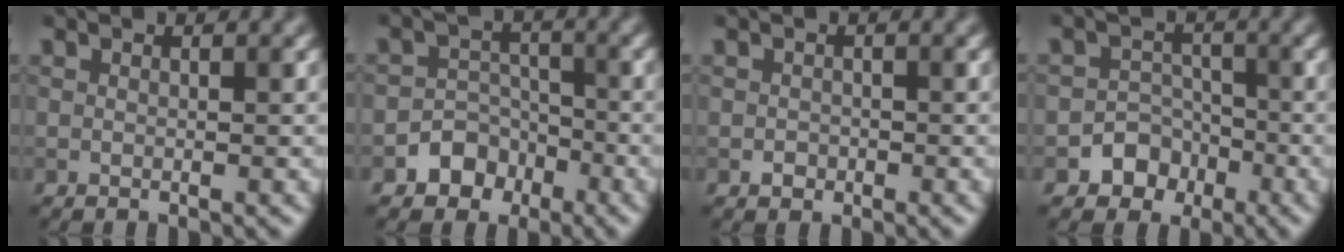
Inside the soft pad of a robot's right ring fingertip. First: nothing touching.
{"total": 3.9, "force": [-2.3, 3.1, 0.7], "torque": [0.024, 0.009, -0.050]}
{"total": 0.9, "force": [-0.4, 0.8, 0.2], "torque": [0.002, -0.003, -0.009]}
{"total": 4.1, "force": [-2.2, 3.4, 0.6], "torque": [0.030, 0.006, -0.051]}